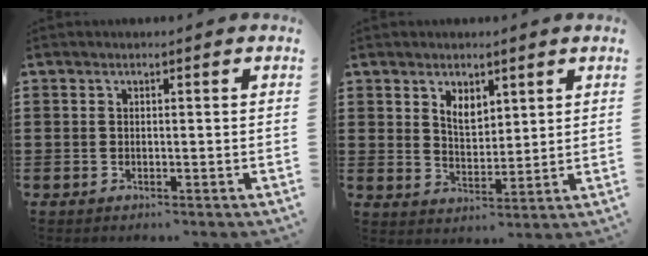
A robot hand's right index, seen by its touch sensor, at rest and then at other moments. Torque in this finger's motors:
{"motor_torque": [0.18, 0.39, 0.06, 0.03]}